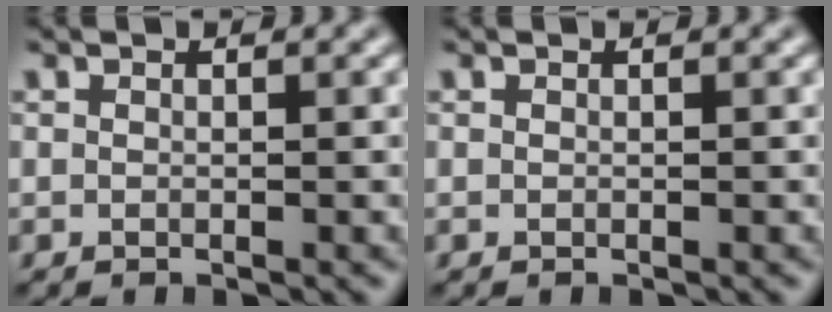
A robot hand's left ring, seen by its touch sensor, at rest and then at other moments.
{"total": 0.0}